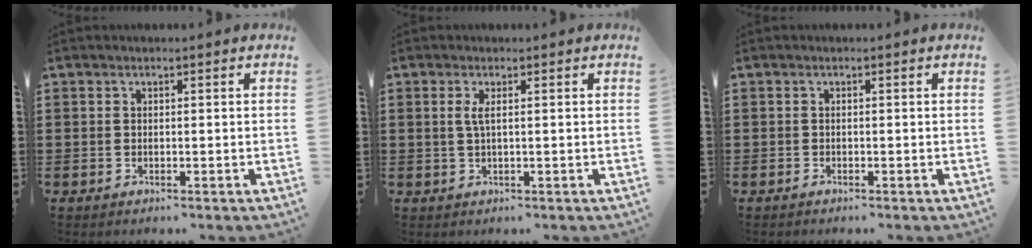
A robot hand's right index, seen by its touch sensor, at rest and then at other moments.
{"total": 1.8, "force": [0.3, 0.1, 1.8], "torque": [-0.038, -0.002, 0.004]}
{"total": 0.5, "force": [-0.5, 0.0, 0.1], "torque": [-0.002, -0.003, -0.010]}